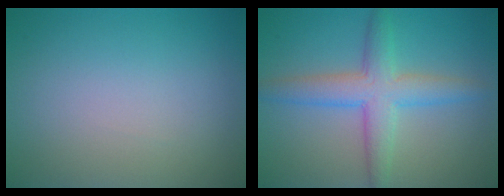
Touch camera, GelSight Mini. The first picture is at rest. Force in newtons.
{"total": 4.8, "press": 4.8, "slide": 0.1}